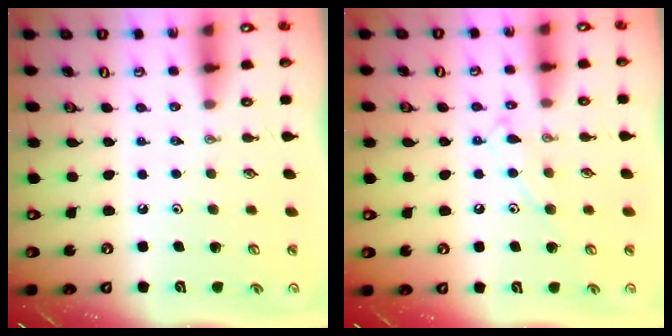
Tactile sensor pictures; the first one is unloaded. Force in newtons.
{"total": 9.4, "press": 9.4, "slide": 0.8}